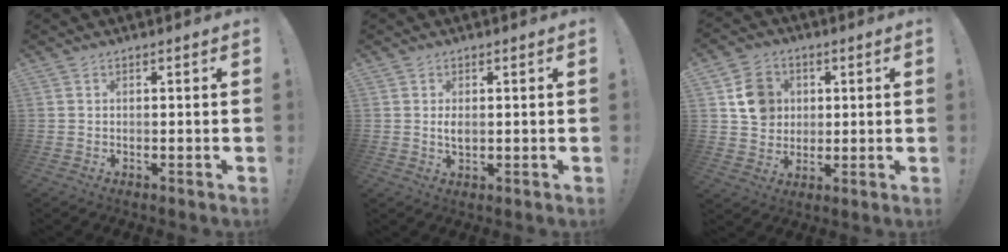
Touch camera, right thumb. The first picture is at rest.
{"total": 2.2, "force": [0.4, 1.2, 1.8], "torque": [-0.024, -0.002, 0.003]}
{"total": 10.0, "force": [2.7, 9.0, 3.4], "torque": [-0.038, -0.006, 0.059]}